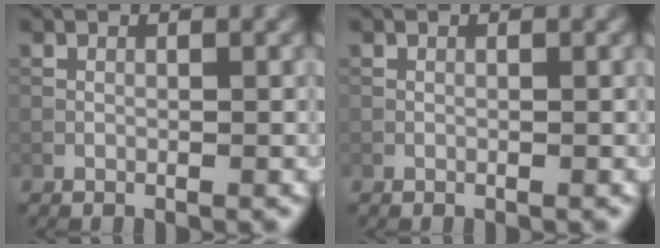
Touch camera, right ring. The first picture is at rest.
{"total": 0.0}